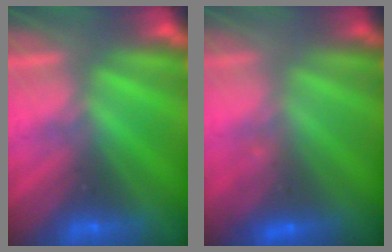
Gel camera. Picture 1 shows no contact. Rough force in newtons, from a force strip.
{"total": 2.9}